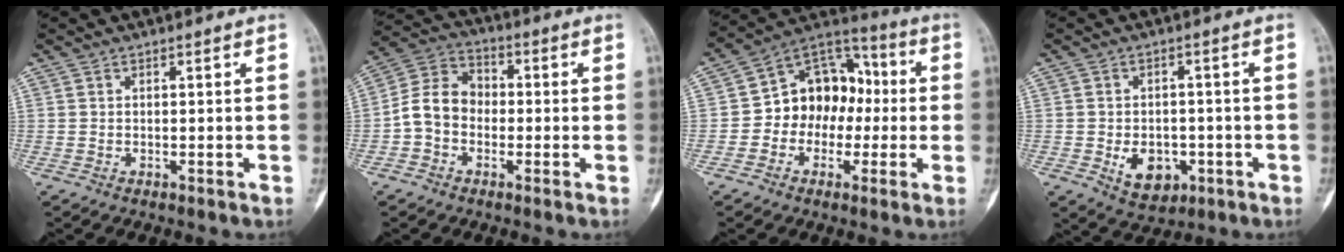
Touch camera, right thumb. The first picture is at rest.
{"total": 8.8, "force": [-1.6, 7.1, 4.9], "torque": [-0.079, 0.038, -0.046]}
{"total": 14.1, "force": [-1.2, 11.0, 8.8], "torque": [-0.090, 0.046, -0.032]}
{"total": 7.4, "force": [-2.3, 5.4, 4.5], "torque": [-0.046, 0.010, -0.021]}